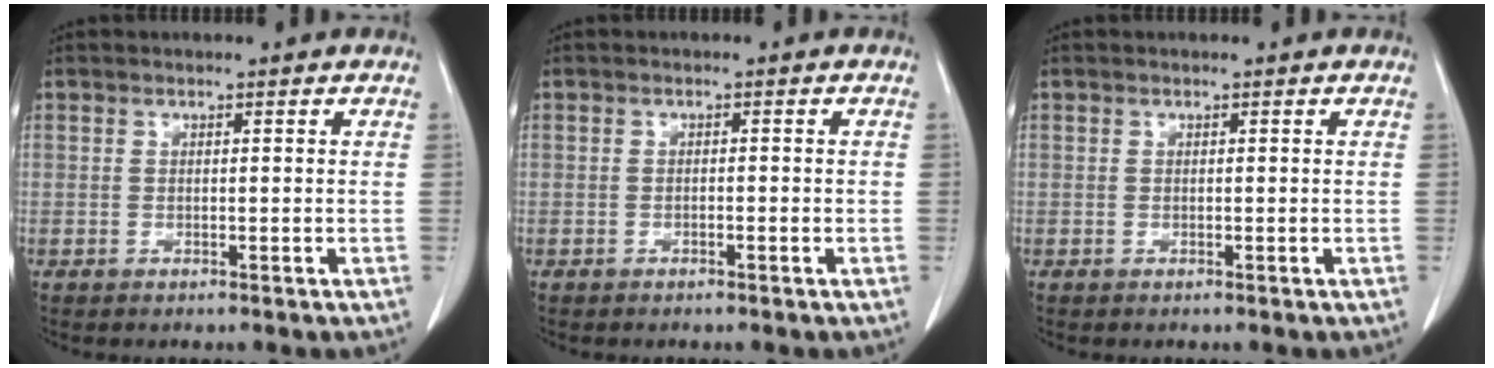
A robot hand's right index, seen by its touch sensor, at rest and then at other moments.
{"total": 0.8, "force": [-0.3, 0.2, 0.7], "torque": [-0.009, 0.004, -0.003]}
{"total": 0.0}